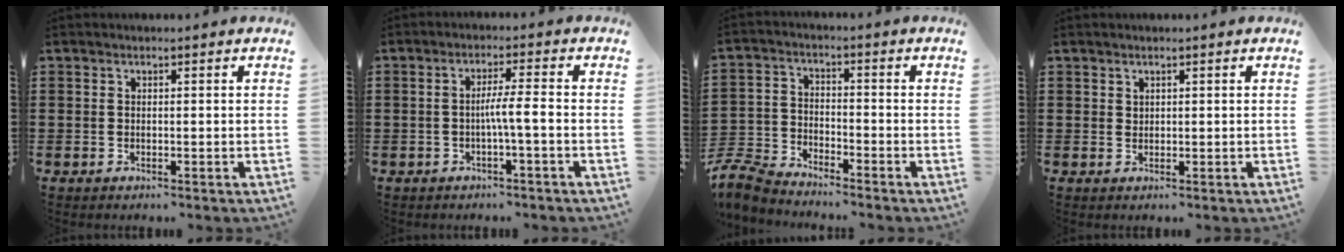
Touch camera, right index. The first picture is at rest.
{"total": 3.7, "force": [-1.1, -0.1, 3.5], "torque": [-0.063, -0.004, -0.022]}
{"total": 5.7, "force": [-5.6, 0.9, 0.9], "torque": [-0.047, -0.003, -0.119]}
{"total": 0.9, "force": [0.7, 0.6, 0.1], "torque": [-0.004, 0.001, 0.014]}